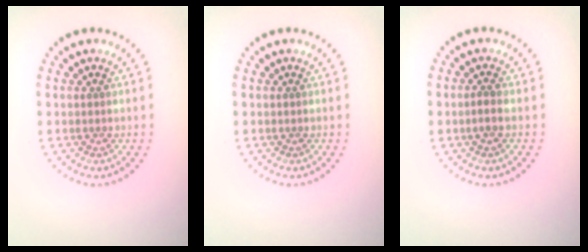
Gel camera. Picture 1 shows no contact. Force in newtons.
{"total": 0.0}
{"total": 0.7, "press": 0.5, "slide": 0.4}